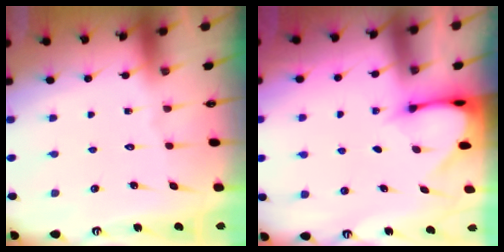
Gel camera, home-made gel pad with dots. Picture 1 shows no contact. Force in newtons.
{"total": 3.0, "press": 3.0, "slide": 0.2}